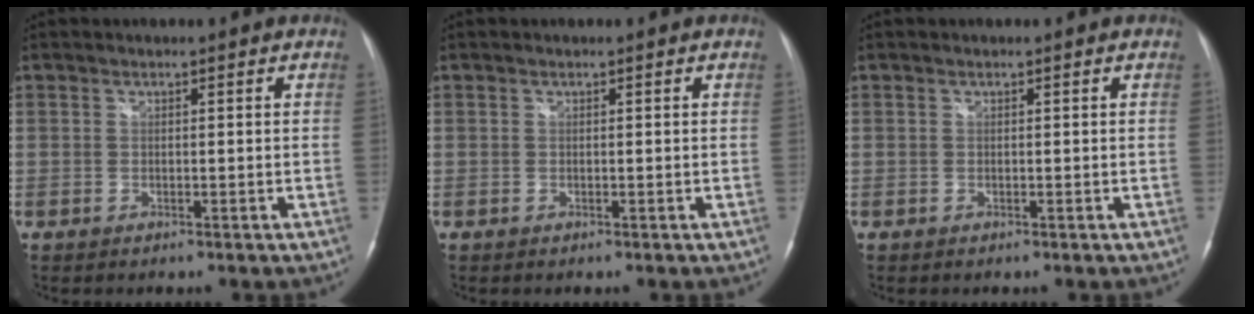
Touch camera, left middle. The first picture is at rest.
{"total": 0.0}
{"total": 0.0}